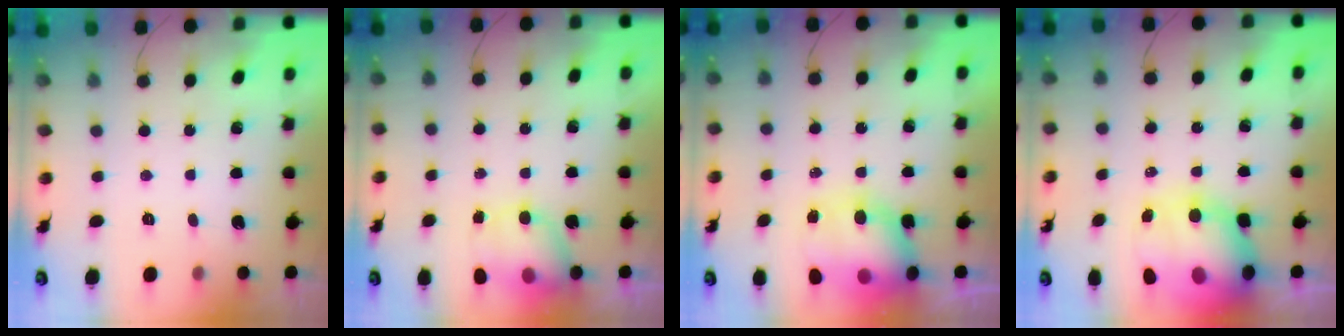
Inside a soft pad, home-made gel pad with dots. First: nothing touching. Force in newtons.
{"total": 7.1, "press": 7.1, "slide": 1.0}
{"total": 10.8, "press": 10.5, "slide": 2.1}
{"total": 15.1, "press": 14.6, "slide": 3.7}